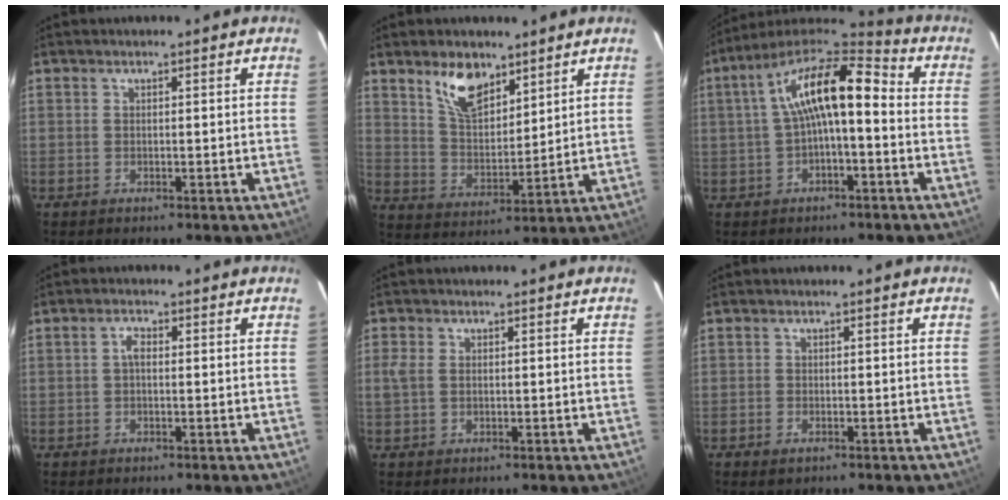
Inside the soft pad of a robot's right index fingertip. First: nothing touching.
{"total": 9.6, "force": [6.4, 4.6, 5.5], "torque": [-0.094, 0.006, 0.125]}
{"total": 13.4, "force": [0.2, 4.8, 12.5], "torque": [-0.228, 0.032, 0.000]}
{"total": 1.7, "force": [0.0, 0.9, 1.4], "torque": [-0.029, 0.009, -0.002]}
{"total": 2.9, "force": [0.1, 2.0, 2.1], "torque": [-0.052, 0.002, 0.003]}
{"total": 1.6, "force": [-1.0, 0.9, 0.8], "torque": [-0.013, -0.003, -0.017]}